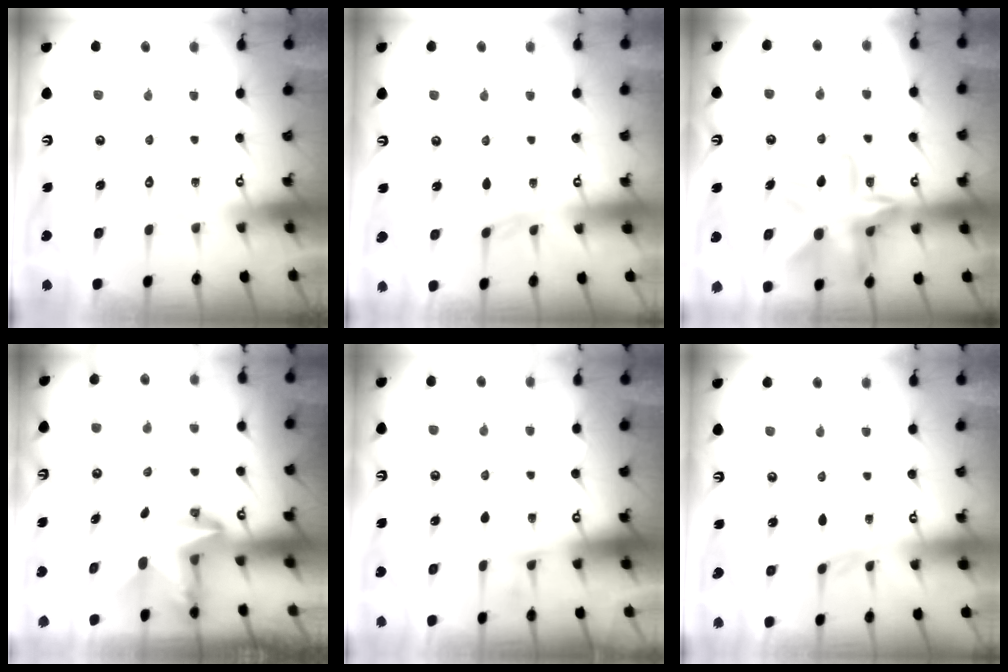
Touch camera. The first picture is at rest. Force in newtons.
{"total": 2.2, "press": 2.1, "slide": 0.4}
{"total": 18.6, "press": 18.5, "slide": 1.4}
{"total": 2.8, "press": 2.8, "slide": 0.2}
{"total": 3.7, "press": 3.4, "slide": 1.3}
{"total": 2.7, "press": 2.7, "slide": 0.4}